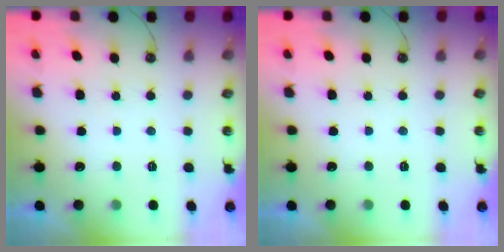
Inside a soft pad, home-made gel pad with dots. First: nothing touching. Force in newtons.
{"total": 0.0}